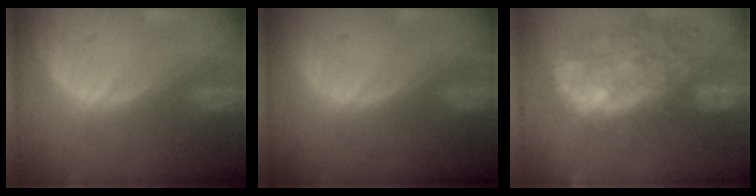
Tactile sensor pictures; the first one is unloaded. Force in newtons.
{"total": 0.0}
{"total": 12.2, "press": 11.1, "slide": 5.1}